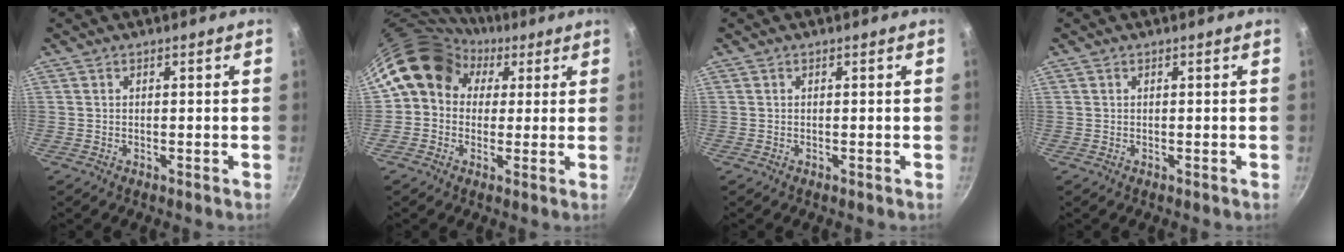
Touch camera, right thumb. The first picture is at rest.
{"total": 12.5, "force": [4.2, 10.3, 5.7], "torque": [-0.067, 0.017, 0.055]}
{"total": 0.0}
{"total": 0.0}